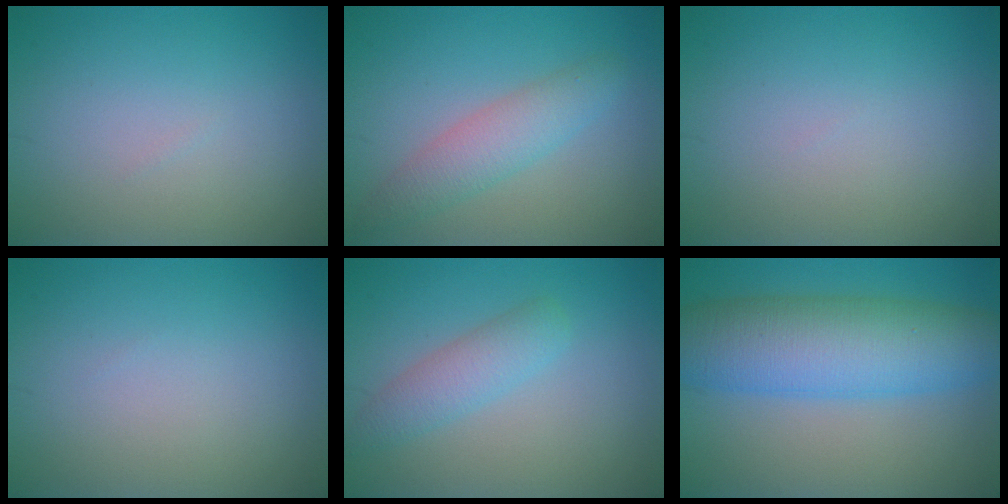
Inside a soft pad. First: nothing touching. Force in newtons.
{"total": 3.4, "press": 3.4, "slide": 0.1}
{"total": 0.0}
{"total": 0.0}
{"total": 2.9, "press": 2.9, "slide": 0.1}
{"total": 9.5, "press": 9.5, "slide": 0.0}